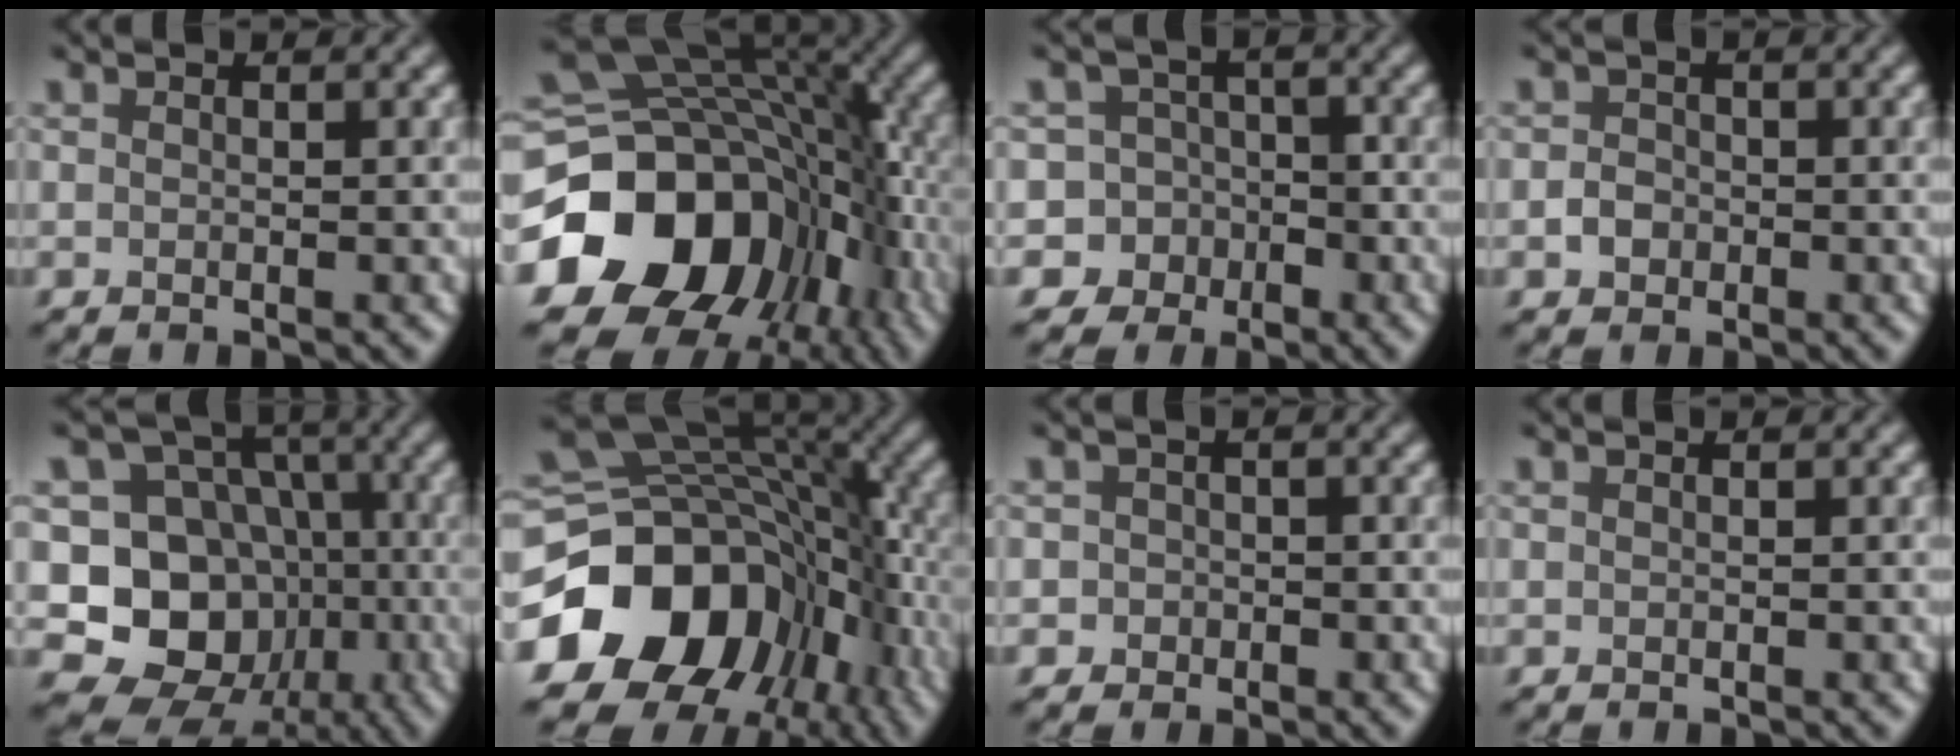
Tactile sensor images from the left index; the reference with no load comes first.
{"total": 18.7, "force": [-5.8, 14.6, 10.1], "torque": [-0.213, -0.028, -0.089]}
{"total": 8.2, "force": [-3.7, 7.3, 0.6], "torque": [0.001, 0.005, -0.087]}
{"total": 1.4, "force": [-0.6, 1.2, 0.5], "torque": [-0.002, 0.002, -0.015]}
{"total": 13.4, "force": [-3.5, 11.7, 5.7], "torque": [-0.101, 0.006, -0.083]}
{"total": 17.8, "force": [-6.1, 13.7, 9.5], "torque": [-0.196, -0.026, -0.089]}
{"total": 1.5, "force": [-0.4, 1.5, 0.0], "torque": [0.023, 0.006, -0.014]}
{"total": 0.0}